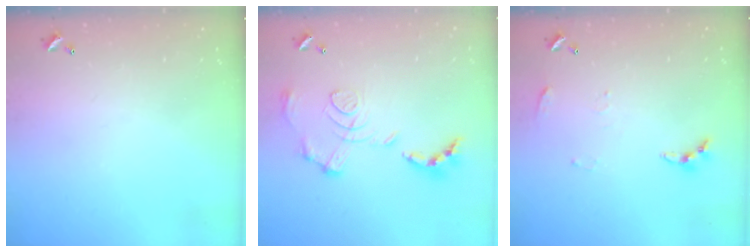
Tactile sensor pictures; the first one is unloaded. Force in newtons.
{"total": 1.5, "press": 0.8, "slide": 1.3}
{"total": 4.3, "press": 4.3, "slide": 0.5}